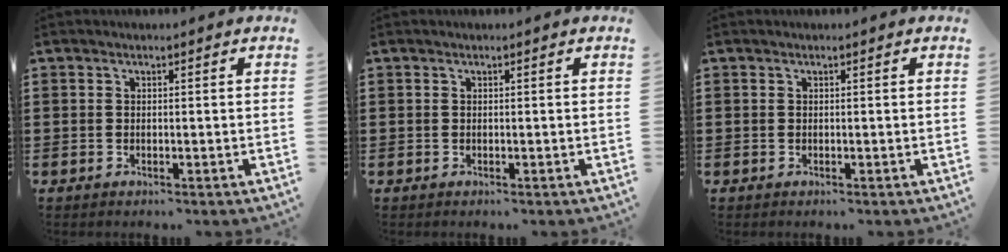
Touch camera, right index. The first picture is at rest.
{"total": 0.0}
{"total": 0.0}